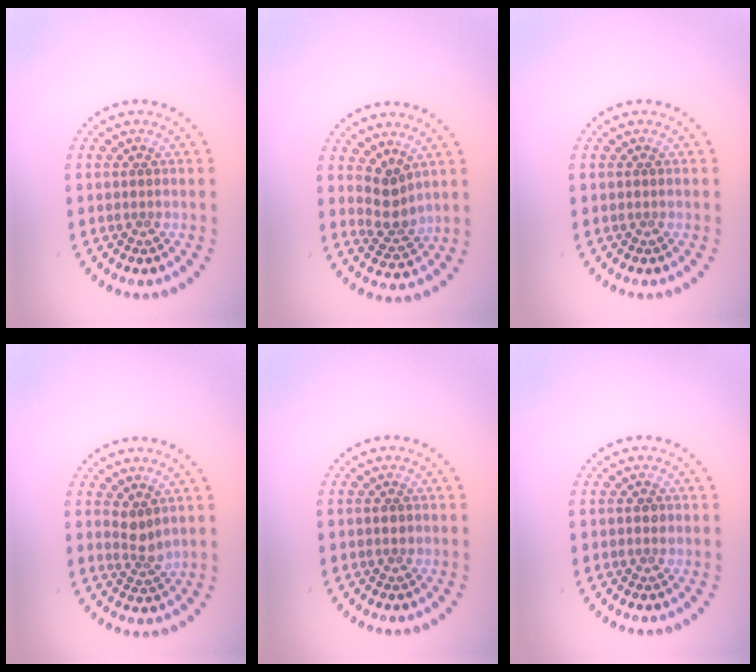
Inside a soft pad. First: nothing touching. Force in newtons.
{"total": 2.4, "press": 2.1, "slide": 1.2}
{"total": 0.0}
{"total": 1.9, "press": 1.4, "slide": 1.2}
{"total": 0.7, "press": 0.7, "slide": 0.1}
{"total": 0.7, "press": 0.7, "slide": 0.0}